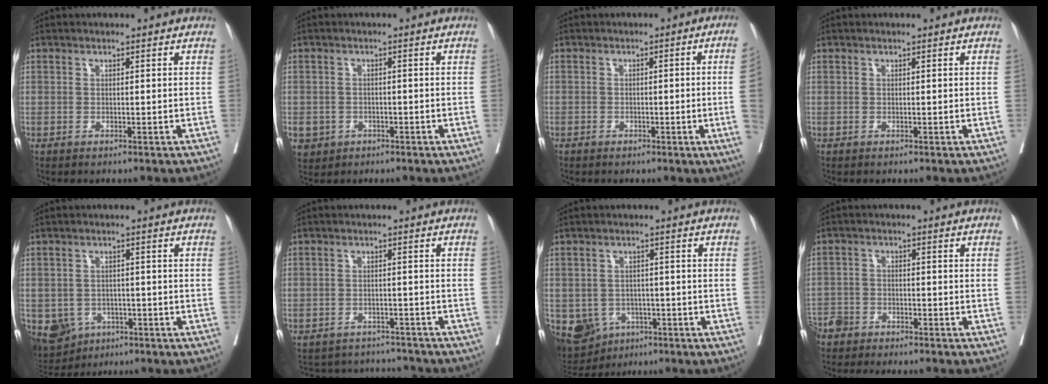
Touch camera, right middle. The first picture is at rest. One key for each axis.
{"total": 6.3, "fx": -3.0, "fy": 5.2, "fz": 1.7, "tx": -0.046, "ty": 0.001, "tz": -0.043}
{"total": 5.2, "fx": -1.0, "fy": -1.1, "fz": 5.0, "tx": -0.056, "ty": 0.000, "tz": -0.015}
{"total": 0.0}
{"total": 8.1, "fx": -3.9, "fy": 6.7, "fz": 2.2, "tx": -0.055, "ty": 0.002, "tz": -0.051}
{"total": 8.2, "fx": -7.6, "fy": 2.8, "fz": -0.4, "tx": 0.011, "ty": 0.023, "tz": -0.096}
{"total": 9.9, "fx": -4.3, "fy": 8.3, "fz": 3.4, "tx": -0.085, "ty": 0.004, "tz": -0.055}
{"total": 7.4, "fx": -7.1, "fy": 1.6, "fz": 1.5, "tx": -0.017, "ty": -0.007, "tz": -0.116}